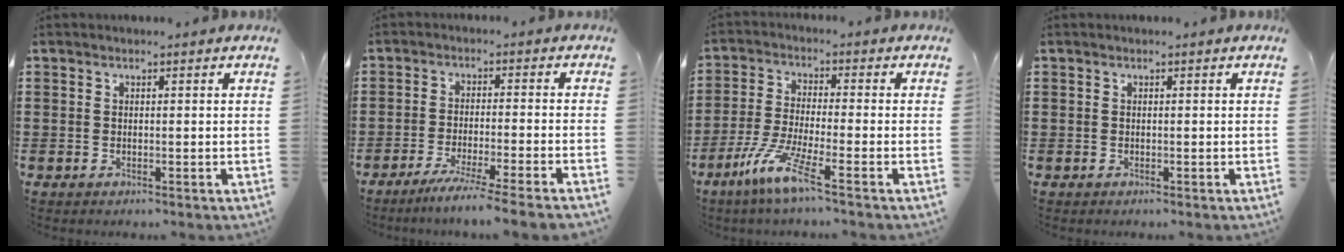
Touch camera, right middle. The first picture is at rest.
{"total": 4.9, "force": [-4.2, -0.8, 2.3], "torque": [-0.042, -0.020, -0.078]}
{"total": 7.7, "force": [-4.9, 0.6, 5.9], "torque": [-0.127, -0.014, -0.091]}
{"total": 0.0}